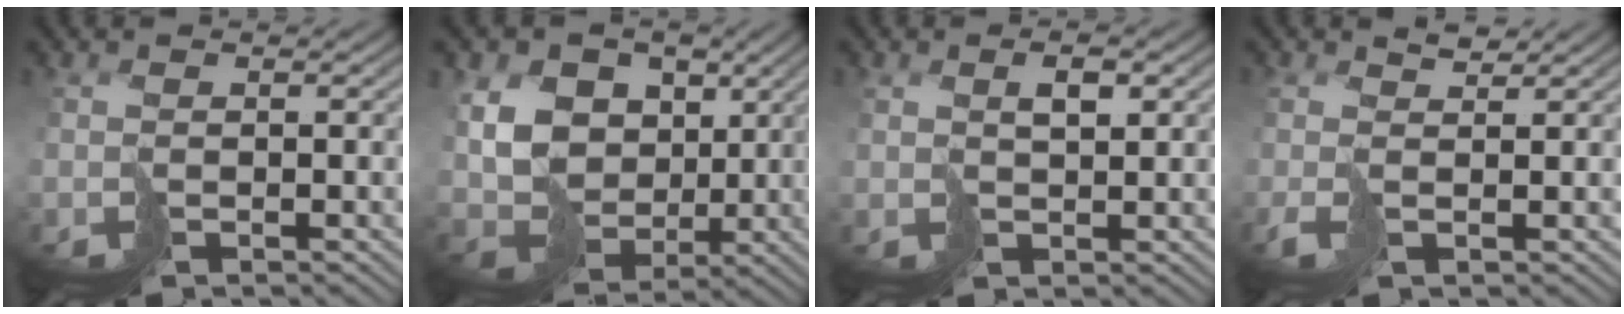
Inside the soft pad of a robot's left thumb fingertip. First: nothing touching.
{"total": 11.1, "force": [3.3, 8.9, 5.7], "torque": [-0.153, 0.012, 0.065]}
{"total": 2.2, "force": [1.4, 0.5, 1.6], "torque": [-0.026, 0.004, 0.030]}
{"total": 2.4, "force": [0.3, 0.9, 2.2], "torque": [-0.061, 0.005, 0.001]}